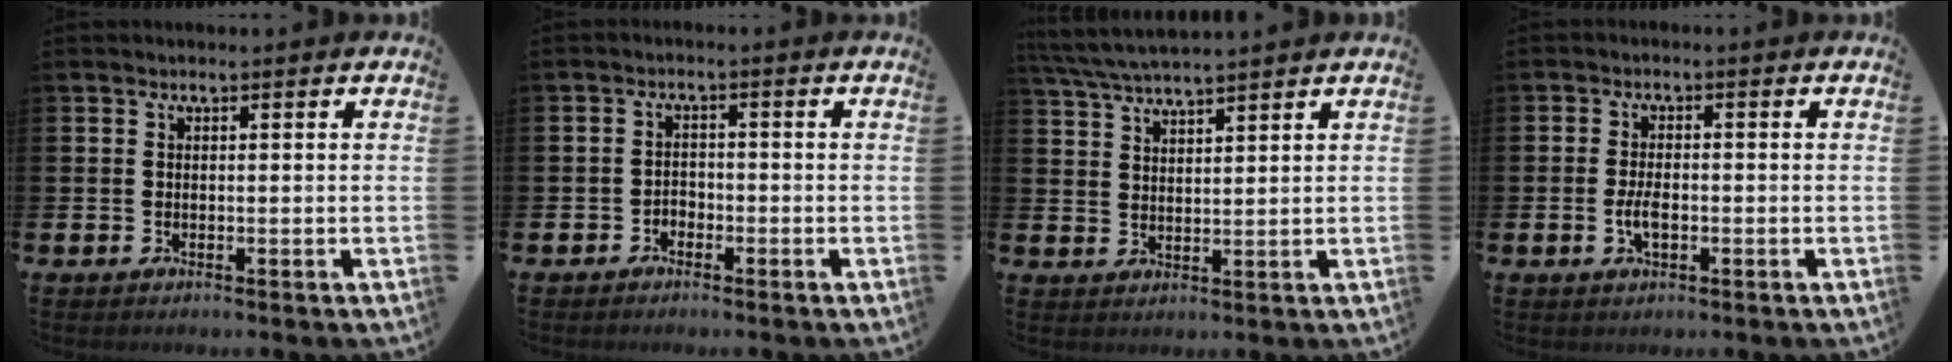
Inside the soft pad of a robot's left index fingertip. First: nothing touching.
{"total": 1.5, "force": [-1.2, 0.9, 0.1], "torque": [-0.014, 0.006, -0.026]}
{"total": 4.6, "force": [4.4, 0.0, 1.4], "torque": [-0.047, -0.016, 0.080]}
{"total": 2.9, "force": [-0.6, 1.3, 2.6], "torque": [-0.046, 0.001, -0.011]}